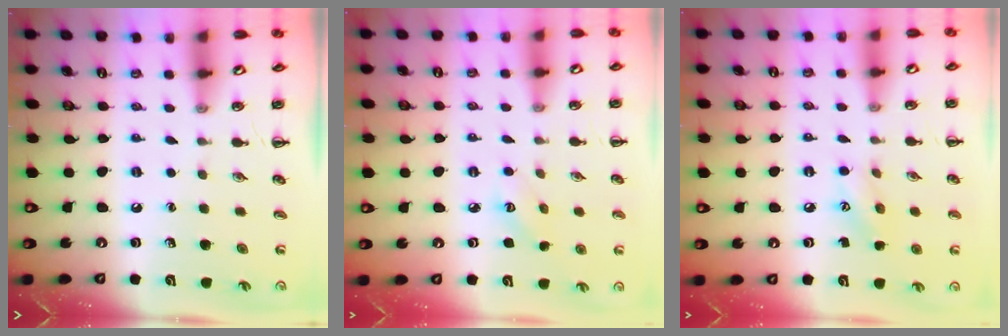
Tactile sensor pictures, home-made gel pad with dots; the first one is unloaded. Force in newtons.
{"total": 3.5, "press": 3.4, "slide": 0.7}
{"total": 7.3, "press": 7.2, "slide": 1.1}